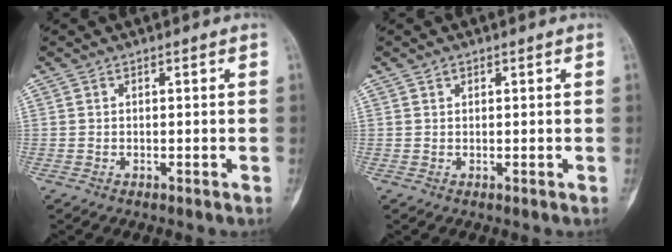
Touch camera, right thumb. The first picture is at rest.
{"total": 0.7, "force": [0.4, 0.4, 0.2], "torque": [0.000, -0.002, 0.007]}